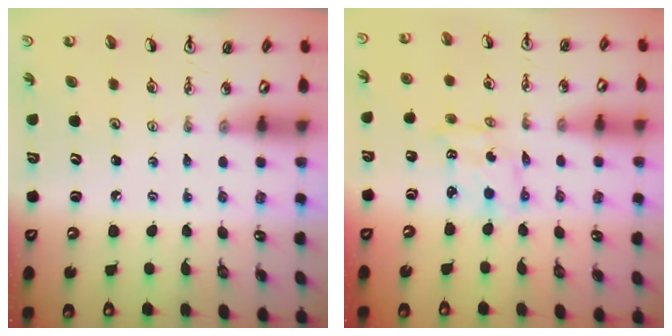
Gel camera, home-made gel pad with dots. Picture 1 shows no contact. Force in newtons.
{"total": 2.4, "press": 2.4, "slide": 0.1}